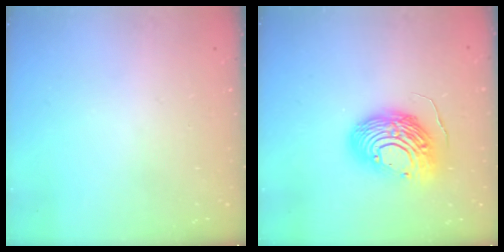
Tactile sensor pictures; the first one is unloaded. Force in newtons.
{"total": 14.7, "press": 14.7, "slide": 1.3}